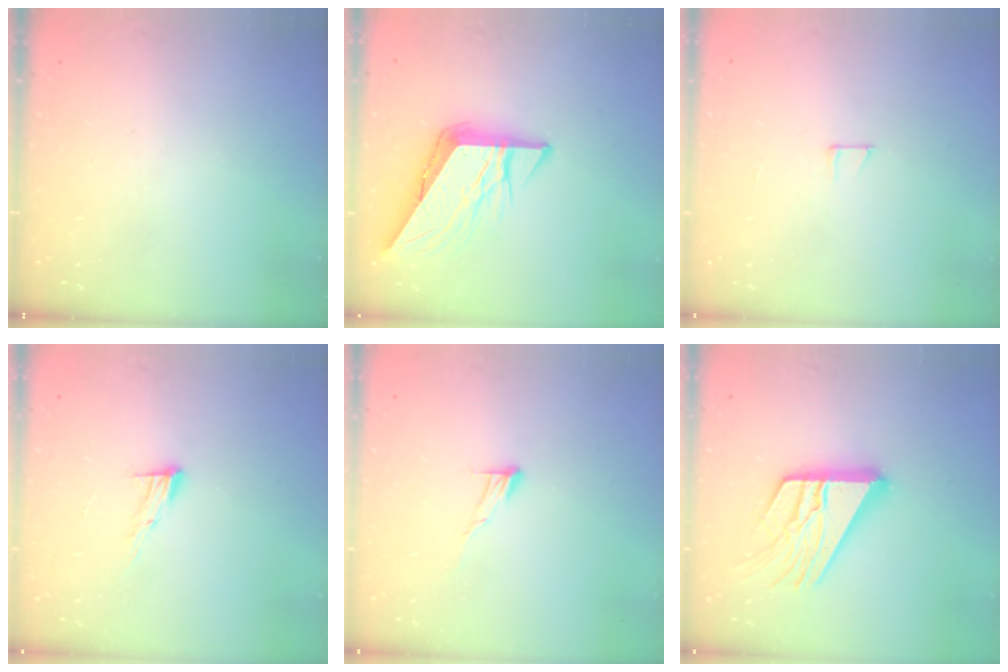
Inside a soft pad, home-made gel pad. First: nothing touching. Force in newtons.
{"total": 9.3, "press": 9.2, "slide": 1.2}
{"total": 4.3, "press": 4.3, "slide": 0.4}
{"total": 8.3, "press": 8.2, "slide": 1.3}
{"total": 6.5, "press": 6.5, "slide": 0.4}
{"total": 17.5, "press": 17.4, "slide": 1.7}